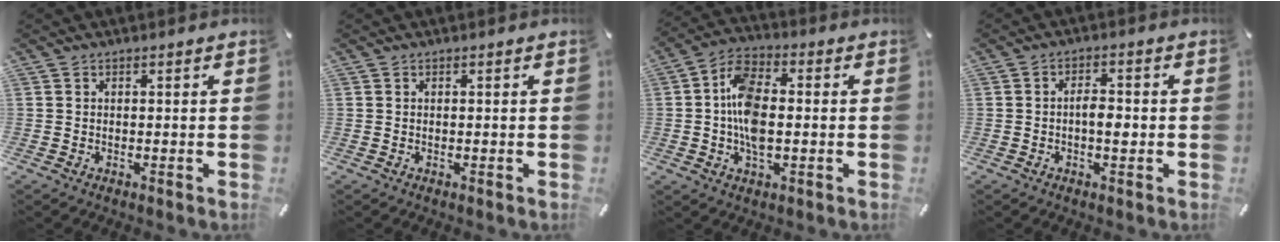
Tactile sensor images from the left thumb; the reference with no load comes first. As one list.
[{"total": 0.0}, {"total": 10.5, "force": [-0.9, 6.1, 8.6], "torque": [-0.179, 0.002, -0.018]}, {"total": 3.9, "force": [-0.7, 1.9, 3.4], "torque": [-0.052, 0.006, -0.014]}]